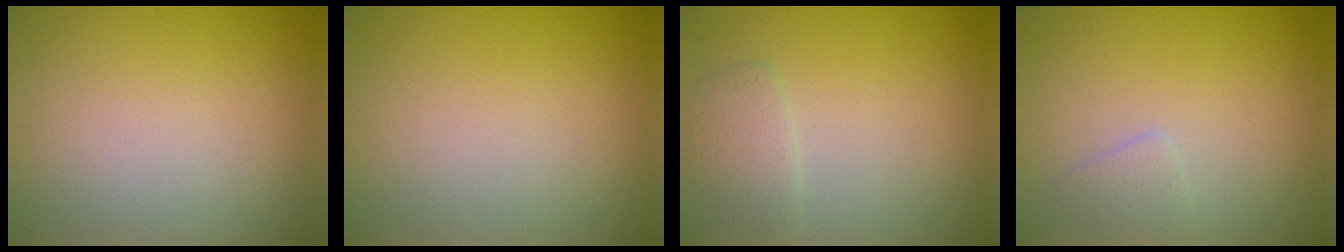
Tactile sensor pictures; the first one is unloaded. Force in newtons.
{"total": 0.0}
{"total": 1.8, "press": 1.8, "slide": 0.2}
{"total": 1.1, "press": 1.1, "slide": 0.0}